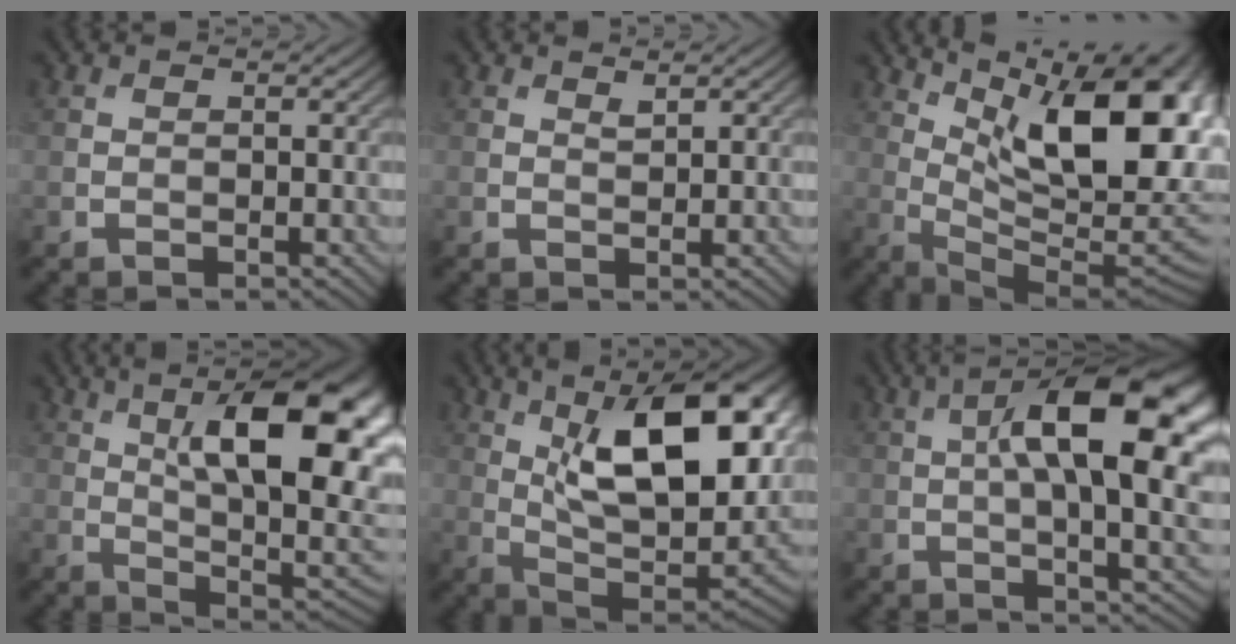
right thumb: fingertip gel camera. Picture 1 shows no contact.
{"total": 0.7, "force": [0.7, 0.1, 0.3], "torque": [-0.009, -0.005, 0.016]}
{"total": 16.8, "force": [6.3, 6.4, 14.2], "torque": [-0.202, 0.015, 0.108]}
{"total": 18.1, "force": [4.7, 7.2, 15.9], "torque": [-0.221, 0.033, 0.067]}
{"total": 18.8, "force": [5.5, 8.6, 15.7], "torque": [-0.240, 0.012, 0.085]}
{"total": 16.9, "force": [3.4, 6.3, 15.4], "torque": [-0.222, 0.029, 0.043]}